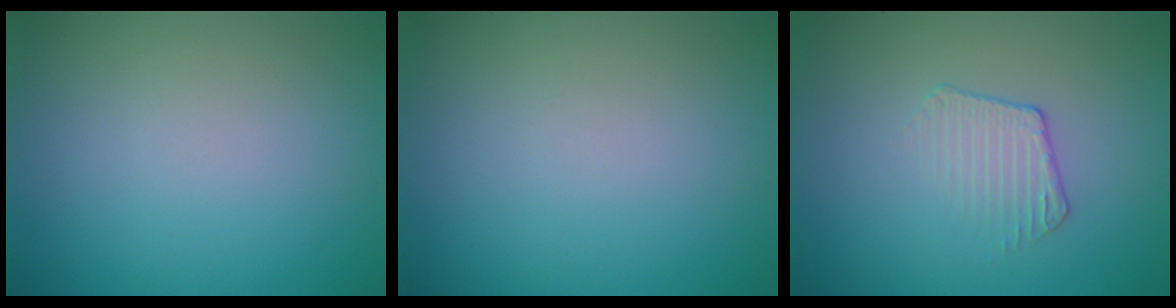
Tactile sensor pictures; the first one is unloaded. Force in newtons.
{"total": 0.0}
{"total": 1.8, "press": 0.9, "slide": 1.5}